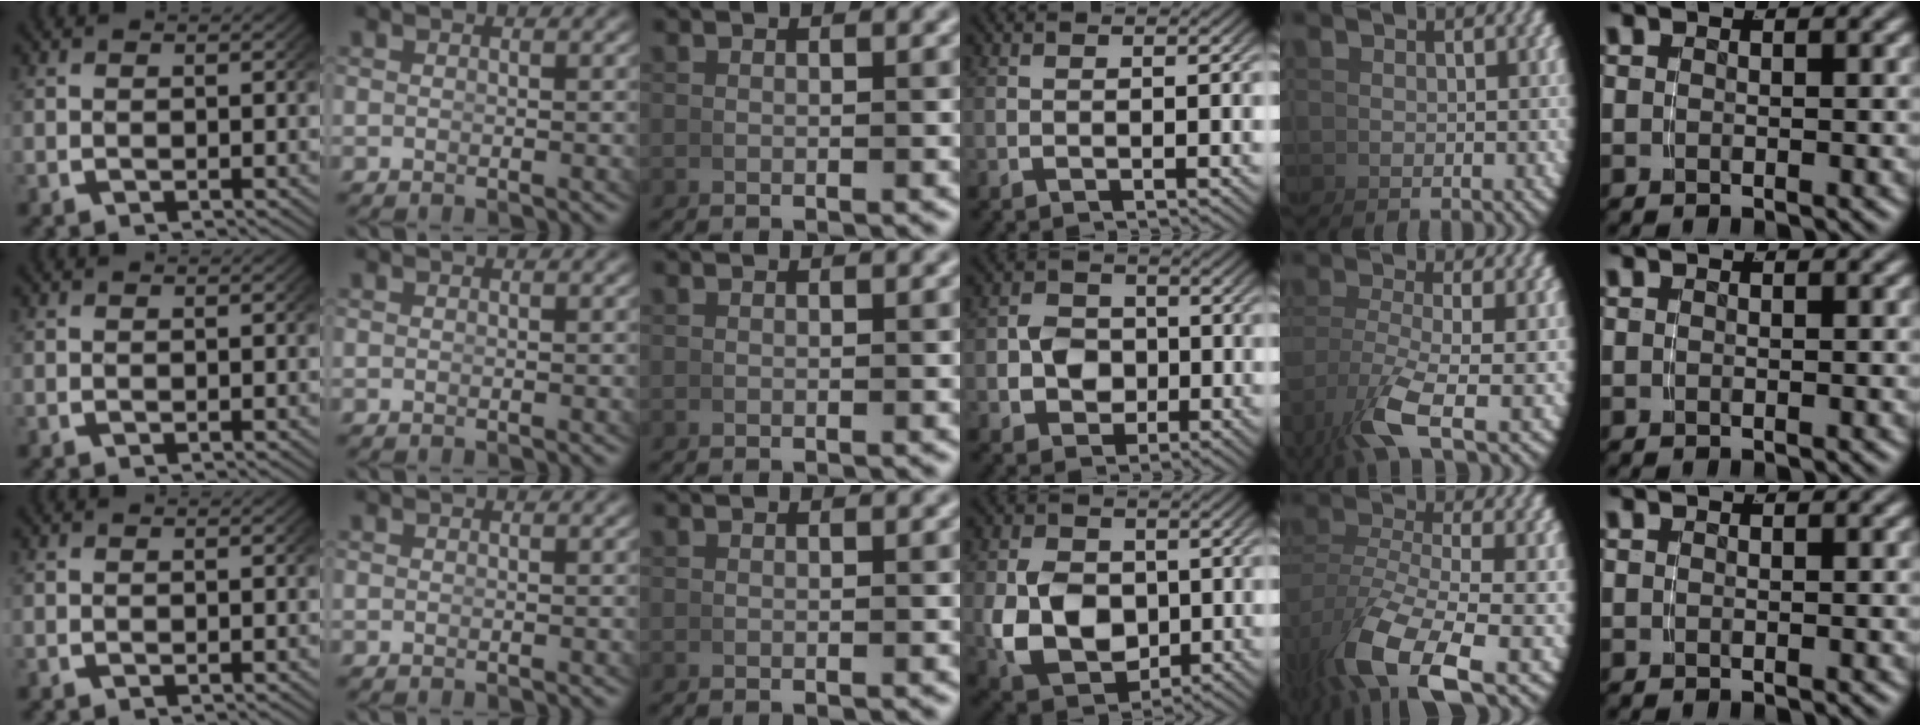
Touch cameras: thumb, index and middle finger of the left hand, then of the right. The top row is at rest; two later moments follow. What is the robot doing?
{"motion": "grasp_and_lifting", "object": "pen"}